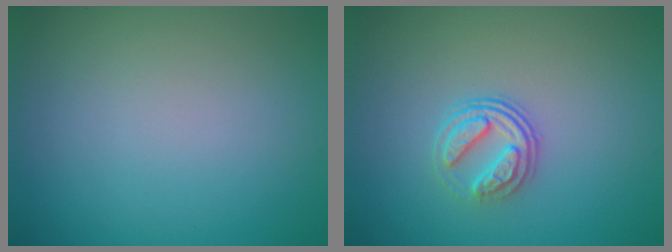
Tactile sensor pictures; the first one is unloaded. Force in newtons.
{"total": 2.5, "press": 1.9, "slide": 1.6}